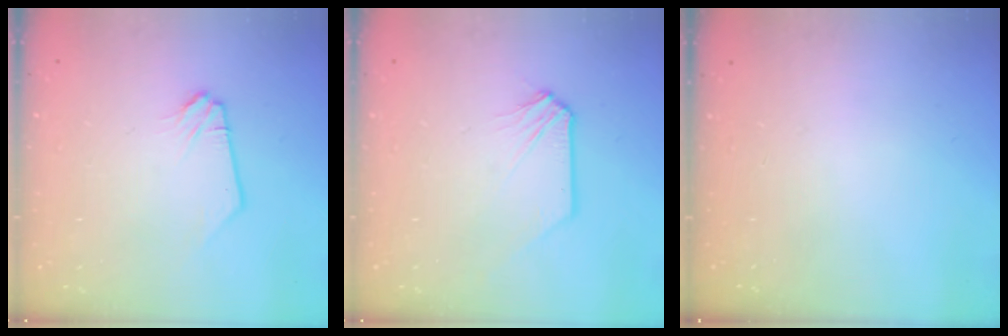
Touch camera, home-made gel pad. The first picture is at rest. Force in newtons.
{"total": 0.5, "press": 0.5, "slide": 0.1}
{"total": 0.0}